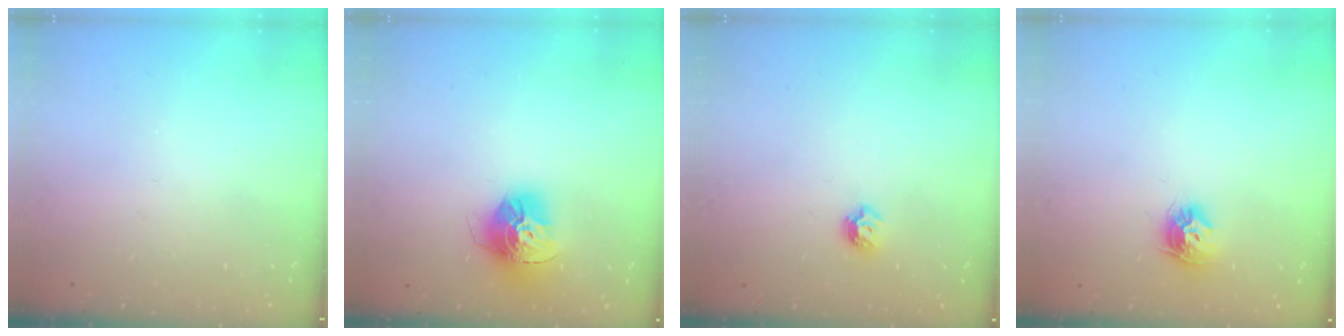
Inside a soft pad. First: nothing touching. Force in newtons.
{"total": 15.0, "press": 14.9, "slide": 1.5}
{"total": 5.5, "press": 5.5, "slide": 0.8}
{"total": 8.7, "press": 8.7, "slide": 0.3}